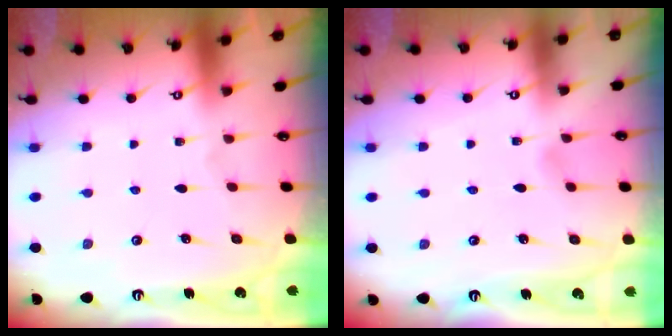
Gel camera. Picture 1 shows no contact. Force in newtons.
{"total": 2.4, "press": 2.4, "slide": 0.3}